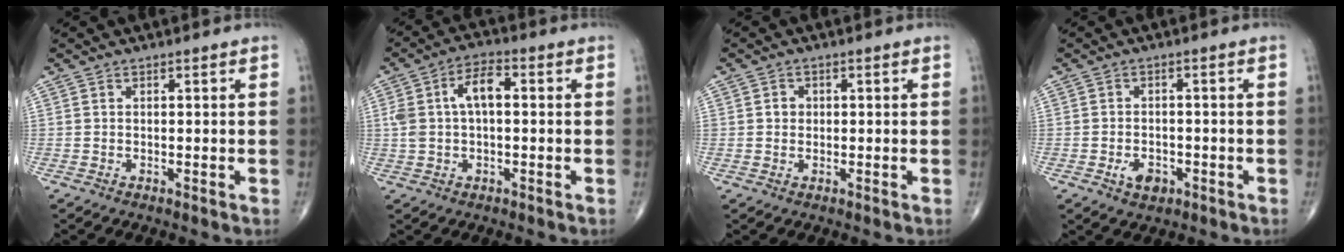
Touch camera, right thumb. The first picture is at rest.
{"total": 8.0, "force": [1.0, 4.2, 6.7], "torque": [-0.136, 0.027, 0.017]}
{"total": 1.9, "force": [0.2, 1.7, 0.7], "torque": [-0.001, 0.003, 0.003]}
{"total": 3.6, "force": [-1.6, 2.4, 2.2], "torque": [-0.027, 0.005, -0.023]}